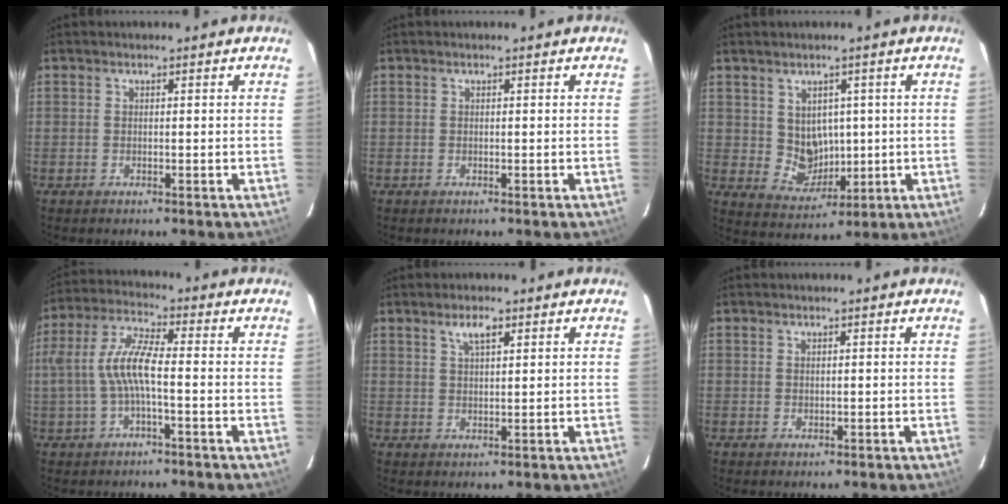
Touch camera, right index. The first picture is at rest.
{"total": 0.0}
{"total": 6.6, "force": [1.1, 6.0, 2.3], "torque": [-0.044, 0.004, 0.039]}
{"total": 8.8, "force": [-1.5, 2.3, 8.4], "torque": [-0.181, 0.010, -0.024]}
{"total": 3.4, "force": [2.0, 1.1, 2.5], "torque": [-0.042, 0.008, 0.036]}
{"total": 0.5, "force": [0.2, 0.5, 0.2], "torque": [-0.002, 0.002, 0.004]}